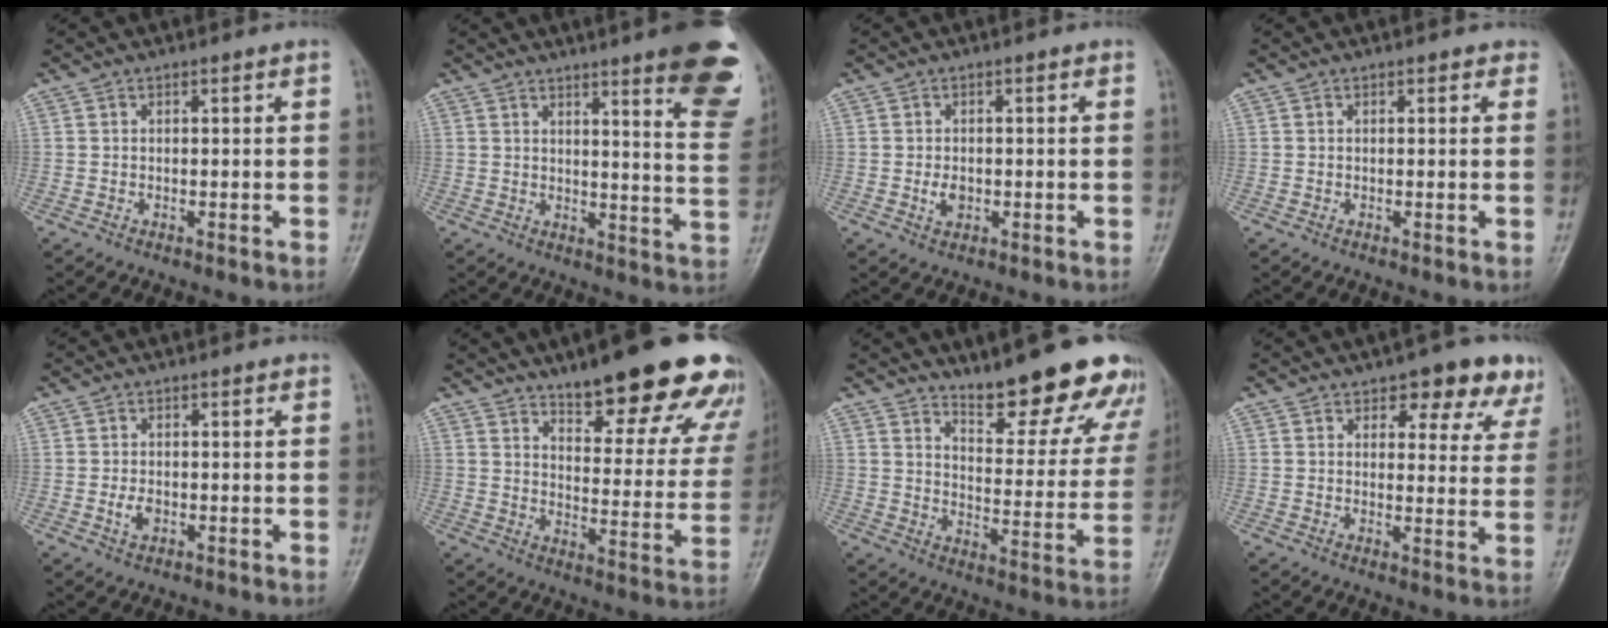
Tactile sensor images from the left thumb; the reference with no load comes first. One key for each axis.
{"total": 16.9, "fx": 10.4, "fy": 2.7, "fz": 13.0, "tx": -0.128, "ty": -0.060, "tz": 0.117}
{"total": 2.5, "fx": -0.4, "fy": 1.8, "fz": 1.7, "tx": -0.026, "ty": 0.000, "tz": -0.008}
{"total": 1.0, "fx": 0.7, "fy": 0.7, "fz": 0.4, "tx": 0.009, "ty": -0.002, "tz": 0.001}
{"total": 2.5, "fx": -0.6, "fy": 1.6, "fz": 1.7, "tx": -0.030, "ty": 0.000, "tz": -0.012}
{"total": 24.3, "fx": 17.5, "fy": 7.2, "fz": 15.2, "tx": -0.148, "ty": -0.082, "tz": 0.228}
{"total": 17.8, "fx": 14.4, "fy": 5.1, "fz": 9.1, "tx": -0.067, "ty": -0.105, "tz": 0.193}
{"total": 10.1, "fx": 6.6, "fy": 4.9, "fz": 5.8, "tx": -0.025, "ty": -0.032, "tz": 0.071}